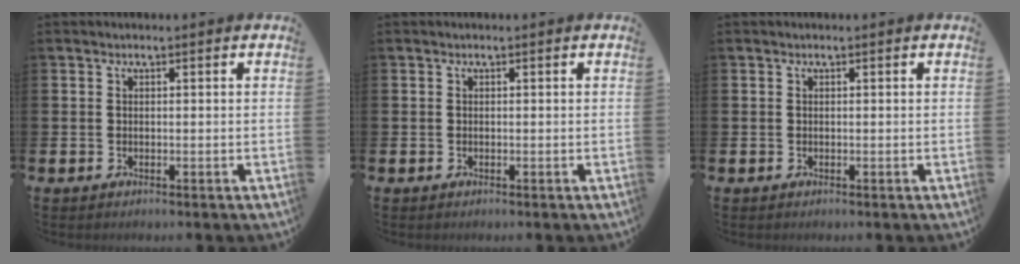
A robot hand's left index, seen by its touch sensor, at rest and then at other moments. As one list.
[{"total": 0.0}, {"total": 0.0}]